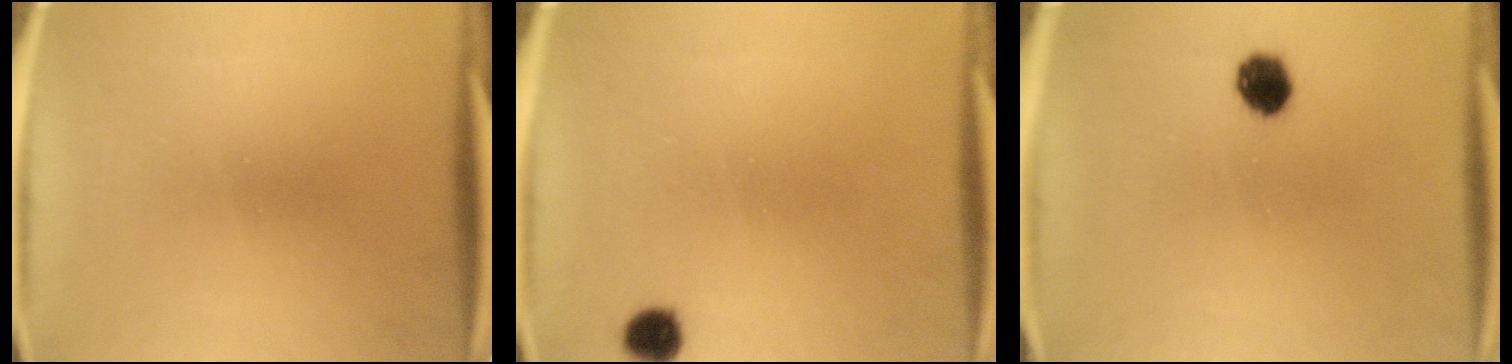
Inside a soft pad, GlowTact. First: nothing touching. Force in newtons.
{"total": 3.2}
{"total": 5.3}